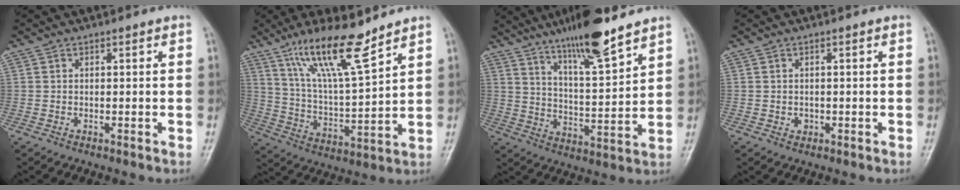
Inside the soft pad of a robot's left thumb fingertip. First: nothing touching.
{"total": 14.5, "force": [10.3, 2.3, 9.9], "torque": [-0.173, -0.061, 0.199]}
{"total": 14.0, "force": [10.6, 1.7, 9.0], "torque": [-0.145, -0.062, 0.185]}
{"total": 1.0, "force": [-0.1, 0.8, 0.5], "torque": [-0.001, 0.002, 0.001]}